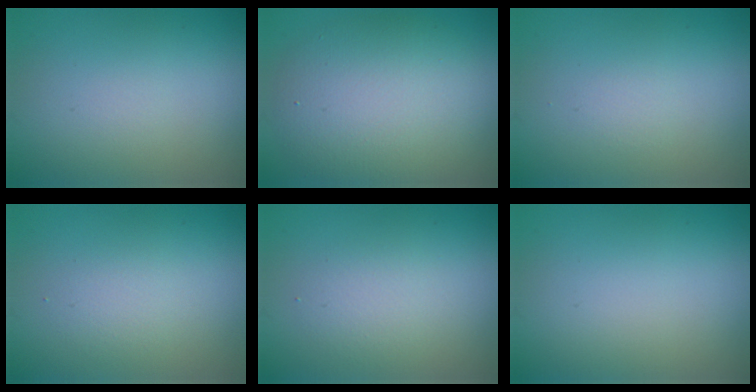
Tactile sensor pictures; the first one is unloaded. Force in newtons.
{"total": 8.1, "press": 8.1, "slide": 0.4}
{"total": 0.6, "press": 0.6, "slide": 0.0}
{"total": 1.6, "press": 1.6, "slide": 0.1}
{"total": 1.9, "press": 1.9, "slide": 0.2}
{"total": 0.0}